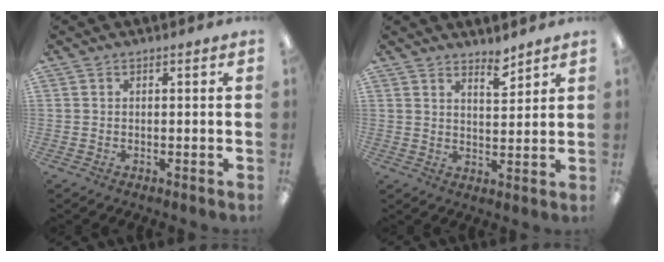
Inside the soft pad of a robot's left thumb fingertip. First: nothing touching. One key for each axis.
{"total": 4.5, "fx": 4.0, "fy": 1.1, "fz": 1.5, "tx": -0.007, "ty": -0.034, "tz": 0.068}